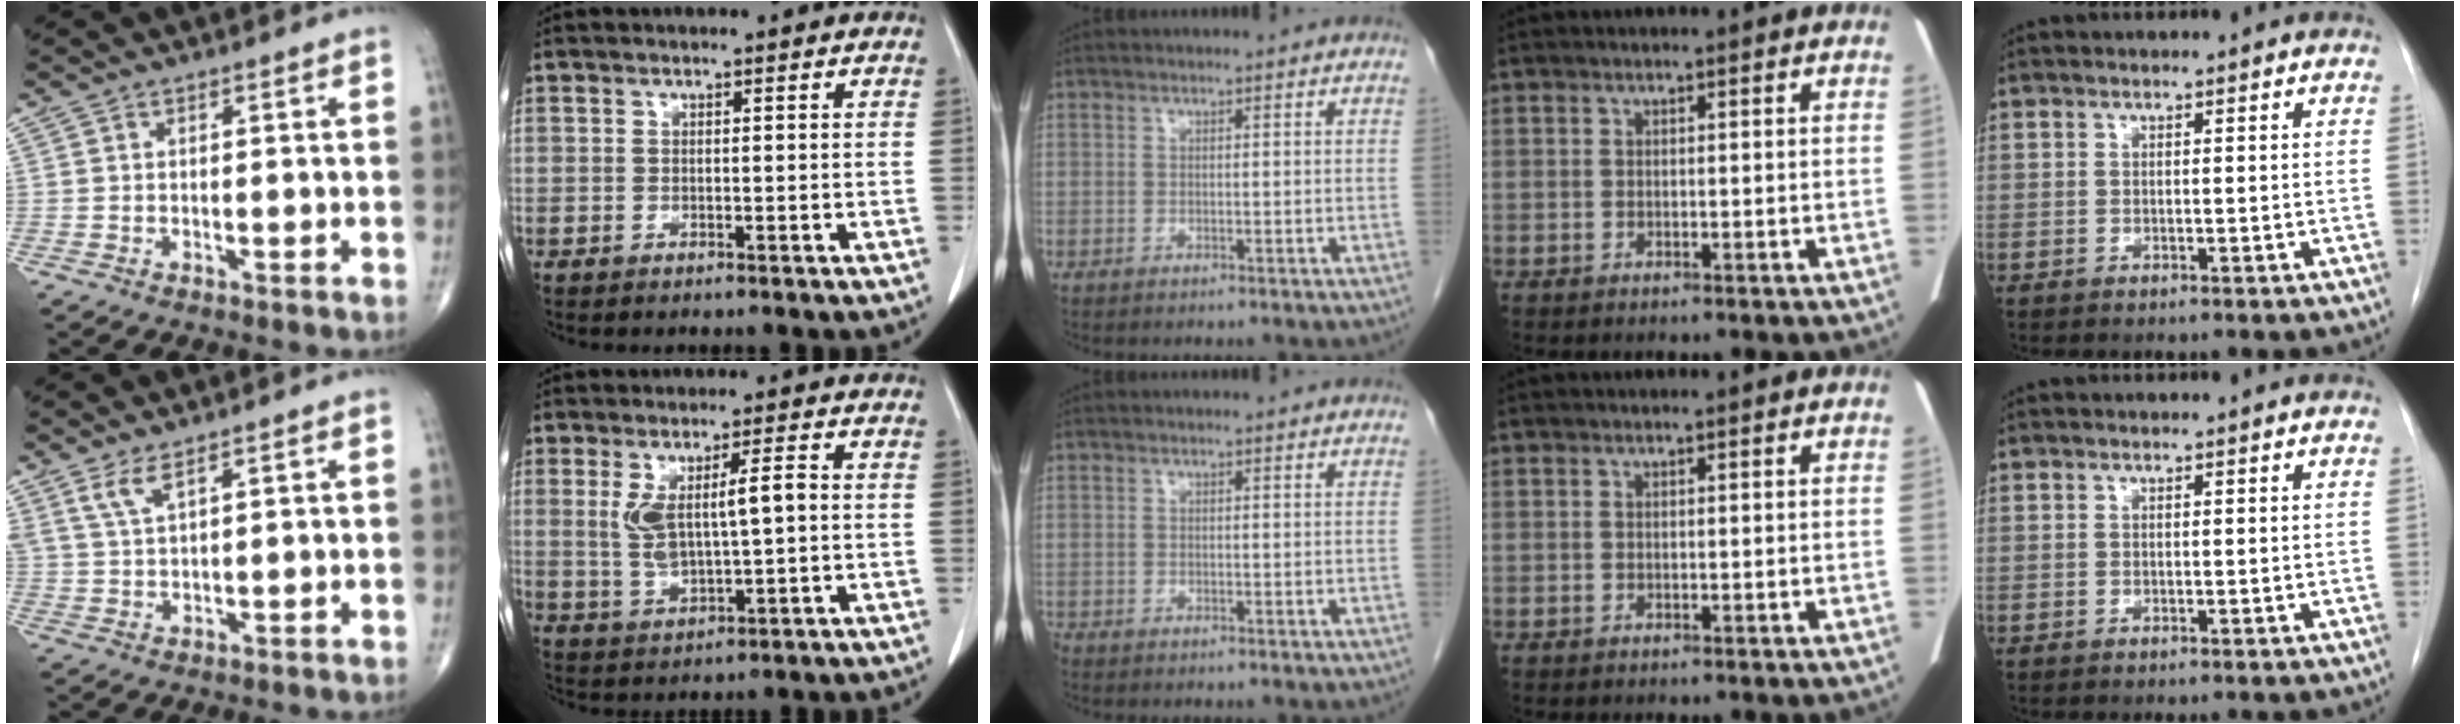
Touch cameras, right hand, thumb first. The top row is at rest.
{"thumb": {"total": 4.1, "force": [2.8, 1.0, 2.8], "torque": [-0.065, -0.014, 0.064]}, "index": {"total": 7.0, "force": [0.9, 1.5, 6.7], "torque": [-0.128, 0.005, 0.028]}, "middle": {"total": 0.6, "force": [-0.5, 0.2, 0.1], "torque": [-0.007, 0.000, -0.014]}}